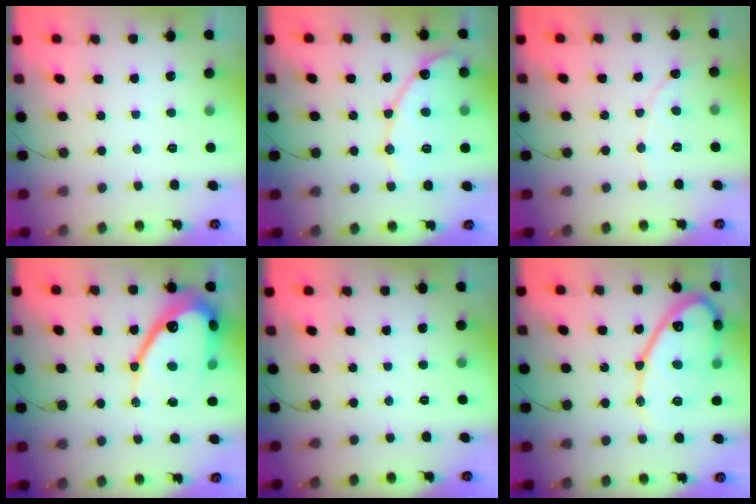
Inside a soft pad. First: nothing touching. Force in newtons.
{"total": 12.8, "press": 12.8, "slide": 1.1}
{"total": 2.2, "press": 2.2, "slide": 0.2}
{"total": 16.6, "press": 16.6, "slide": 1.0}
{"total": 0.0}
{"total": 17.4, "press": 17.3, "slide": 1.2}